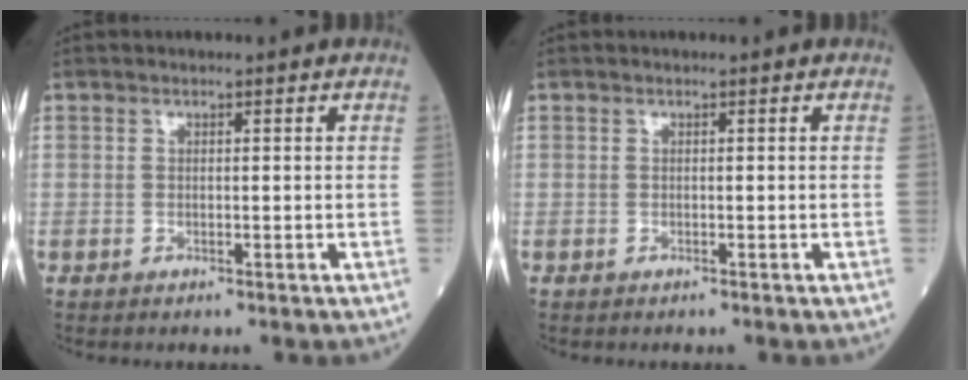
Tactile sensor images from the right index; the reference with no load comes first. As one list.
[{"total": 0.0}]